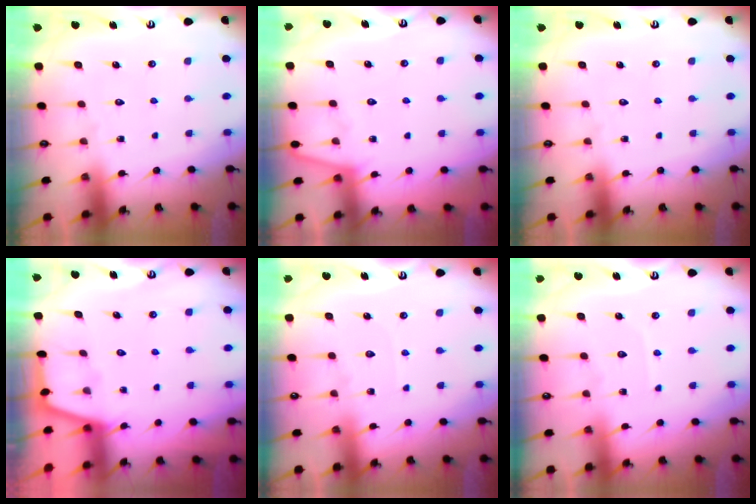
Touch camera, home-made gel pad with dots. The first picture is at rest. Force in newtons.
{"total": 2.4, "press": 2.4, "slide": 0.3}
{"total": 0.0}
{"total": 1.2, "press": 1.1, "slide": 0.3}
{"total": 3.1, "press": 3.1, "slide": 0.4}
{"total": 2.9, "press": 2.9, "slide": 0.4}